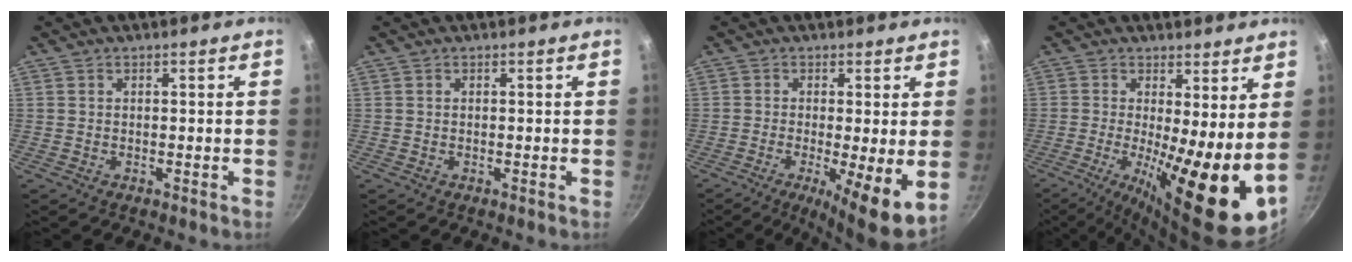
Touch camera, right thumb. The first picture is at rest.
{"total": 0.0}
{"total": 9.2, "force": [-1.5, 1.7, 8.9], "torque": [-0.138, -0.014, -0.019]}
{"total": 15.7, "force": [-0.7, 3.9, 15.2], "torque": [-0.221, -0.020, -0.010]}